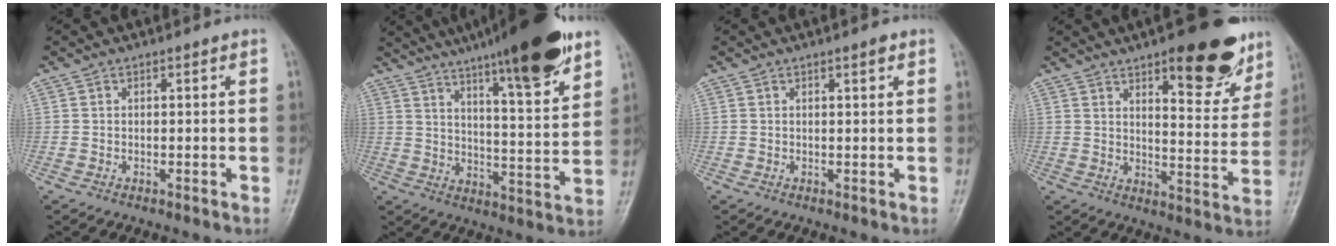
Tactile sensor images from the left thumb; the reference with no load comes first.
{"total": 21.0, "force": [14.4, 3.2, 15.0], "torque": [-0.204, -0.059, 0.216]}
{"total": 1.5, "force": [0.9, 0.3, 1.2], "torque": [-0.018, -0.003, 0.013]}
{"total": 17.2, "force": [10.5, 5.9, 12.3], "torque": [-0.117, -0.055, 0.148]}